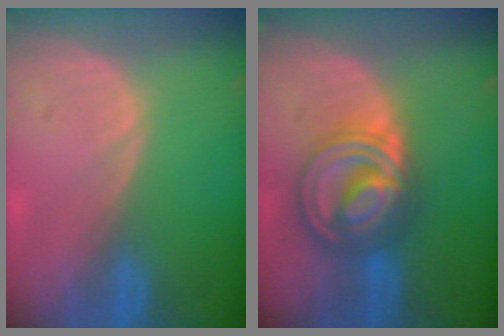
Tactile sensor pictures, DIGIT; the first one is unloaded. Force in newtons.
{"total": 8.8, "press": 8.8, "slide": 0.7}